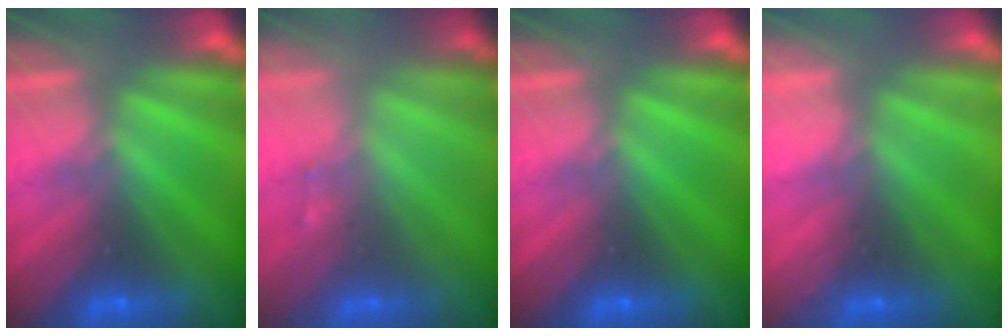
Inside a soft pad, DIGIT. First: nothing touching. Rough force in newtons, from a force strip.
{"total": 1.5}
{"total": 0.0}
{"total": 2.2}